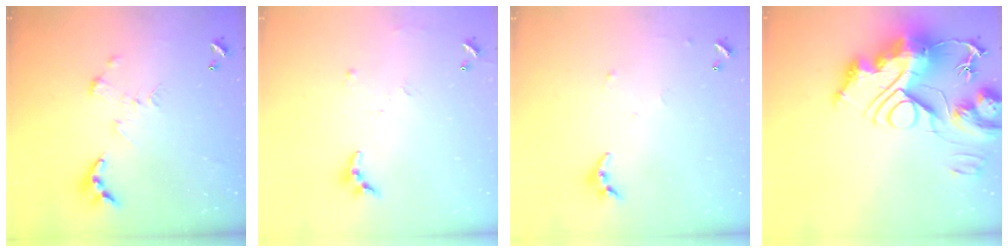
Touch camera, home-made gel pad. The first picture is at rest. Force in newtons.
{"total": 7.9, "press": 7.9, "slide": 0.5}
{"total": 4.1, "press": 4.1, "slide": 0.4}
{"total": 0.5, "press": 0.5, "slide": 0.0}